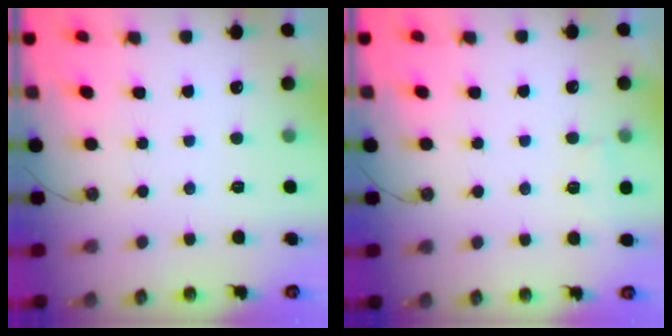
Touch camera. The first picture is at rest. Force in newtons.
{"total": 2.6, "press": 2.4, "slide": 0.9}